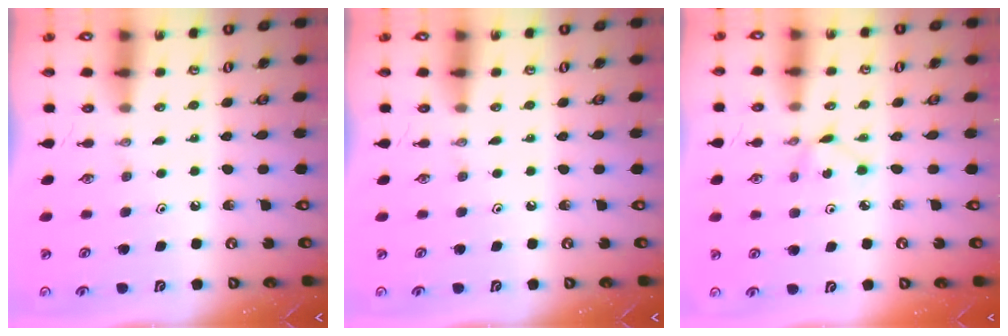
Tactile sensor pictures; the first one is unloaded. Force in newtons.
{"total": 0.0}
{"total": 1.5, "press": 1.5, "slide": 0.2}